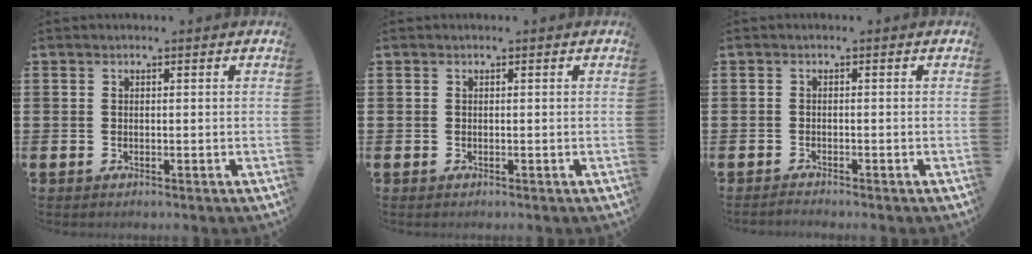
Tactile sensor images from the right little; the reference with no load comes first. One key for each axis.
{"total": 0.0}
{"total": 0.6, "fx": -0.6, "fy": 0.0, "fz": 0.1, "tx": -0.004, "ty": -0.002, "tz": -0.012}